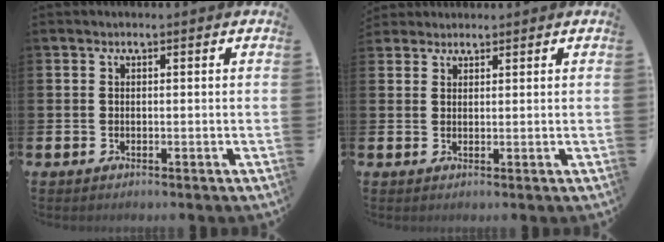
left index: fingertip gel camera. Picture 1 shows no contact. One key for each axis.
{"total": 2.1, "fx": 1.9, "fy": 0.8, "fz": -0.1, "tx": 0.005, "ty": -0.003, "tz": 0.035}